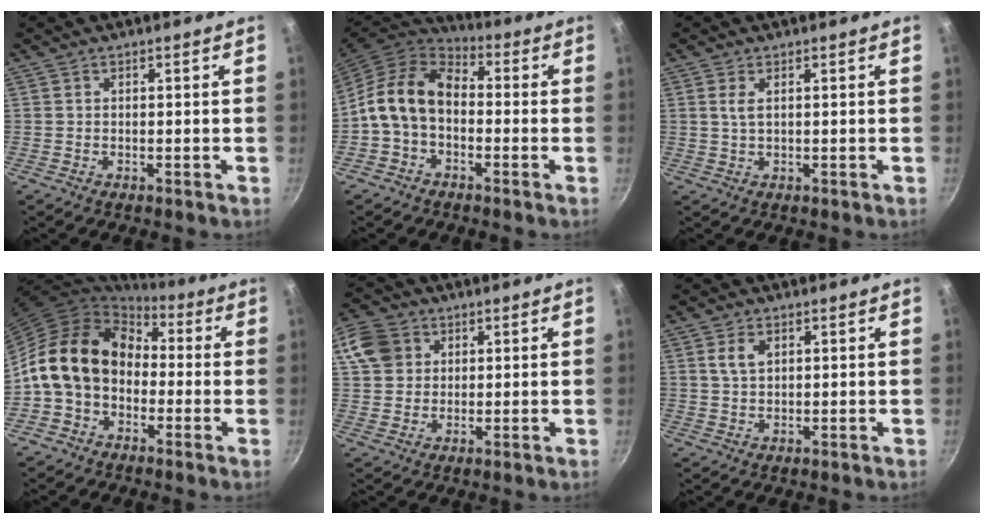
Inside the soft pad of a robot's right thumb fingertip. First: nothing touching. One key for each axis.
{"total": 11.7, "fx": -1.0, "fy": 8.2, "fz": 8.2, "tx": -0.131, "ty": 0.039, "tz": -0.038}
{"total": 1.9, "fx": 0.6, "fy": 0.8, "fz": 1.6, "tx": -0.034, "ty": -0.003, "tz": 0.013}
{"total": 14.6, "fx": -0.5, "fy": 11.3, "fz": 9.2, "tx": -0.125, "ty": 0.044, "tz": -0.024}
{"total": 9.0, "fx": 3.4, "fy": 7.5, "fz": 3.6, "tx": -0.045, "ty": 0.004, "tz": 0.057}
{"total": 3.5, "fx": 1.3, "fy": 2.2, "fz": 2.4, "tx": -0.036, "ty": -0.001, "tz": 0.026}